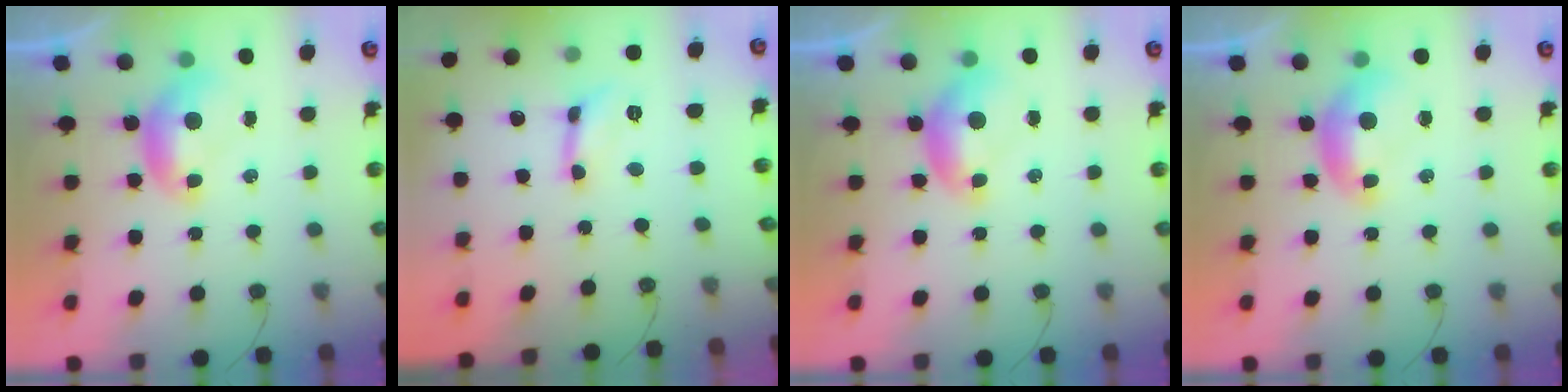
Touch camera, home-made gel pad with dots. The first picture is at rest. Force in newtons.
{"total": 1.6, "press": 1.5, "slide": 0.4}
{"total": 0.6, "press": 0.3, "slide": 0.6}
{"total": 0.0}